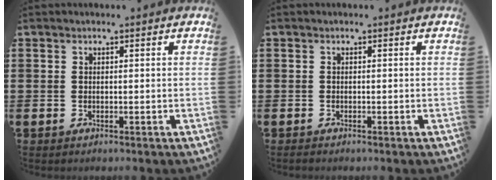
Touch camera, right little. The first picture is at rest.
{"total": 0.0}